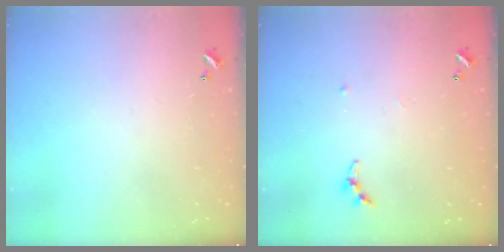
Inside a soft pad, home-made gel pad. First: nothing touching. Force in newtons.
{"total": 6.2, "press": 6.1, "slide": 0.7}